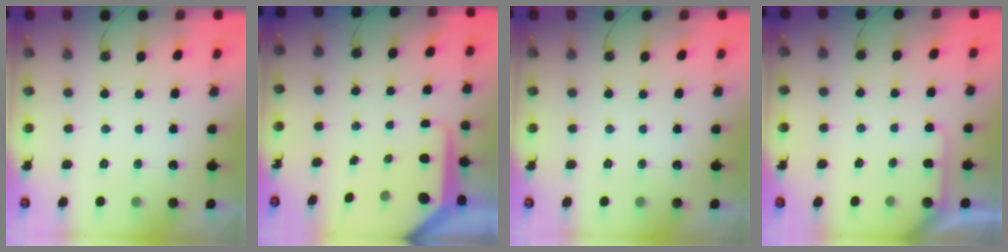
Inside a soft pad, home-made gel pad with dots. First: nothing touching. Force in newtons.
{"total": 9.8, "press": 9.8, "slide": 0.7}
{"total": 0.0}
{"total": 4.9, "press": 4.9, "slide": 0.4}